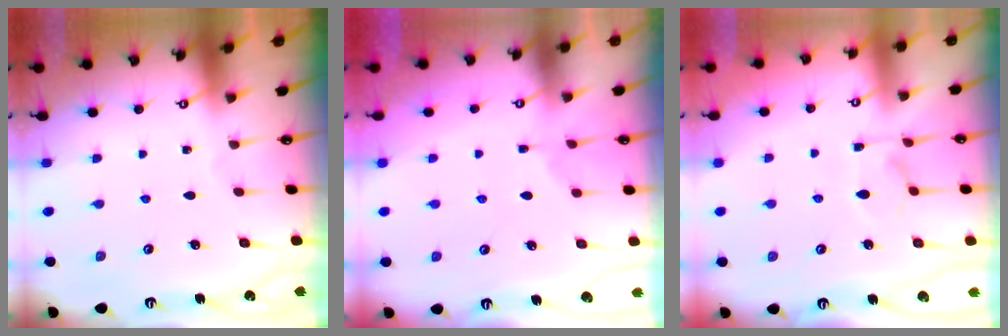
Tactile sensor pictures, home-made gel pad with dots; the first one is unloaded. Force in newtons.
{"total": 1.3, "press": 0.5, "slide": 1.2}
{"total": 8.4, "press": 8.3, "slide": 1.1}